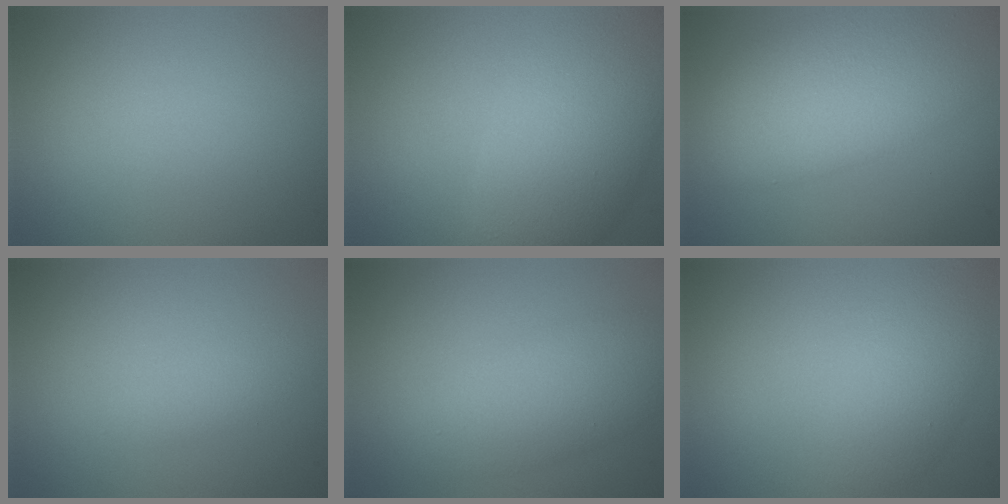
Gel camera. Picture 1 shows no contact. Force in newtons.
{"total": 8.7, "press": 8.7, "slide": 0.2}
{"total": 10.3, "press": 10.3, "slide": 0.5}
{"total": 1.4, "press": 1.4, "slide": 0.0}
{"total": 4.4, "press": 4.4, "slide": 0.1}
{"total": 3.9, "press": 3.9, "slide": 0.2}